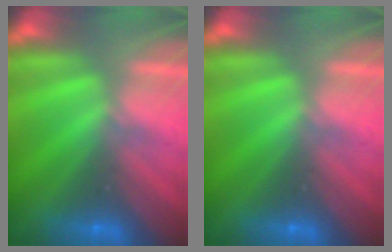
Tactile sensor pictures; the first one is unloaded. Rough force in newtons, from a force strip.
{"total": 0.0}